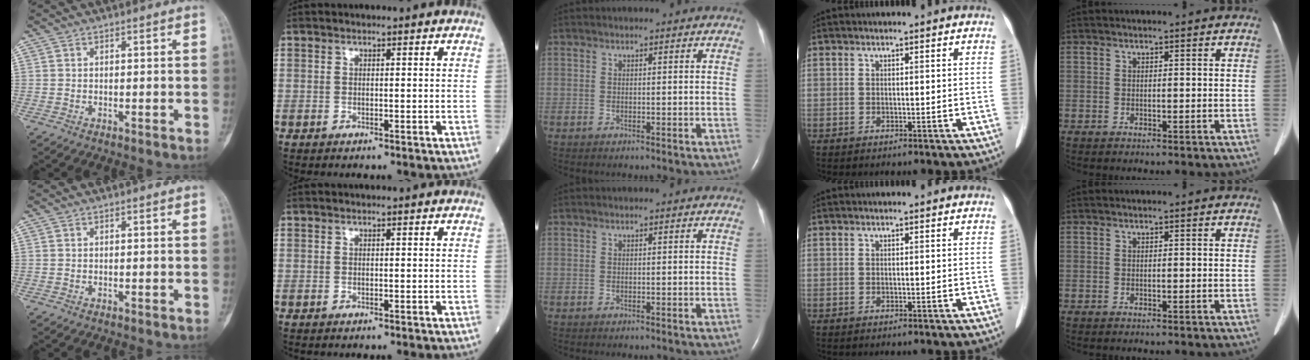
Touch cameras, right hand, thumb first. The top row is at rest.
{}